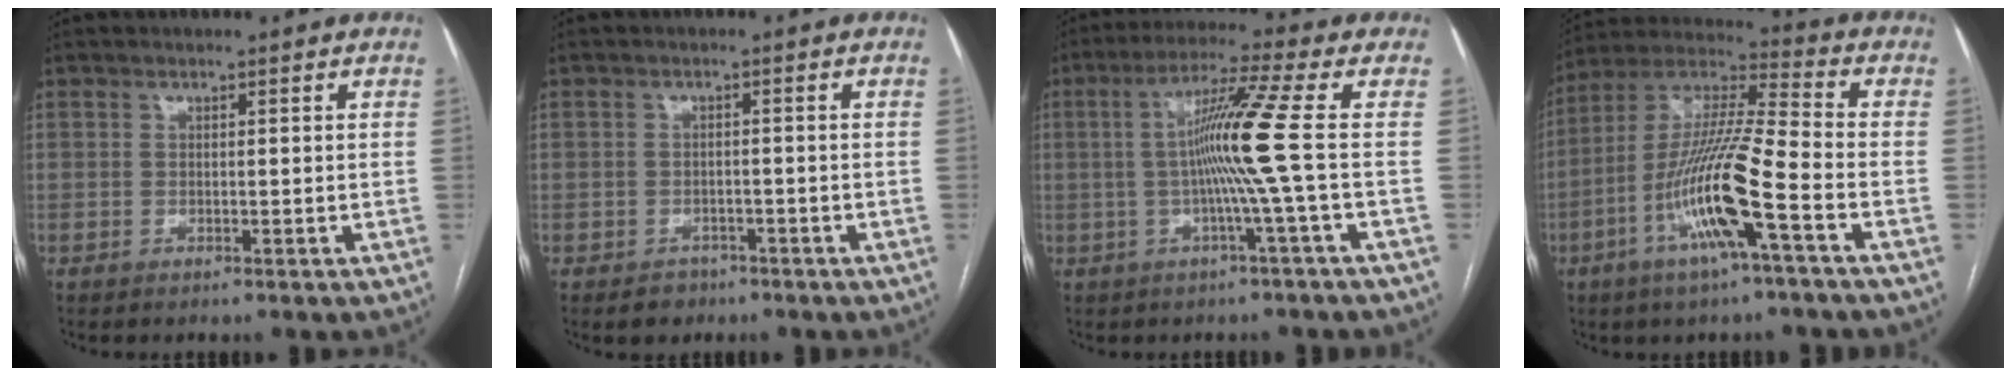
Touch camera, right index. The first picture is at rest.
{"total": 2.8, "force": [-1.8, 2.1, 0.6], "torque": [-0.009, 0.006, -0.021]}
{"total": 9.4, "force": [-0.5, -2.6, 9.0], "torque": [-0.167, 0.006, -0.006]}
{"total": 15.9, "force": [-5.9, 0.6, 14.7], "torque": [-0.294, -0.002, -0.115]}